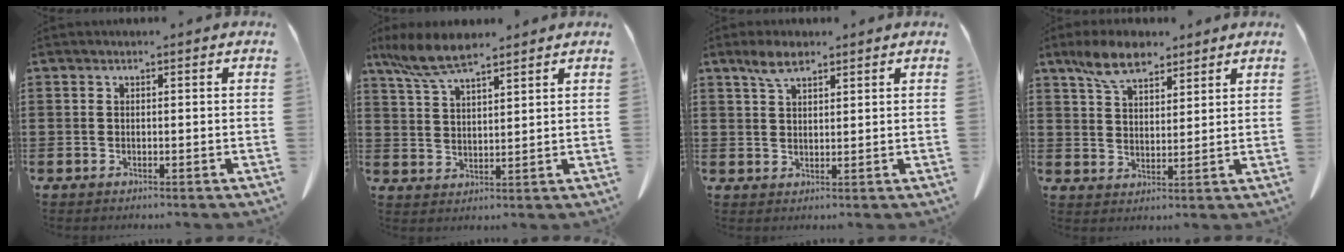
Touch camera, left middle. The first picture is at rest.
{"total": 7.1, "force": [5.5, 1.5, 4.2], "torque": [-0.097, -0.010, 0.102]}
{"total": 4.1, "force": [2.8, 1.6, 2.5], "torque": [-0.056, 0.003, 0.051]}
{"total": 7.5, "force": [5.6, 3.2, 3.8], "torque": [-0.092, 0.001, 0.106]}